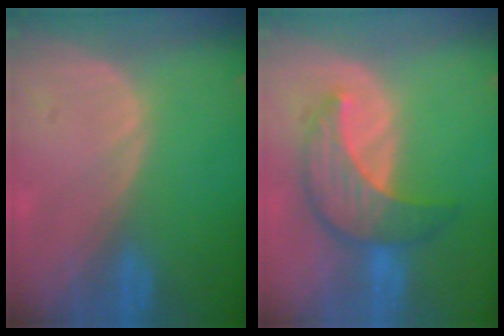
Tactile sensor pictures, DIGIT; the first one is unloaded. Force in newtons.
{"total": 7.8, "press": 7.6, "slide": 1.8}